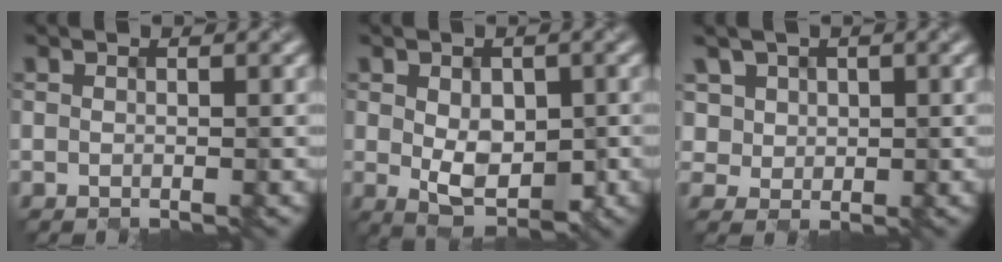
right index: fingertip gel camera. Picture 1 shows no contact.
{"total": 4.3, "force": [-0.6, 2.7, 3.2], "torque": [-0.057, -0.007, 0.000]}
{"total": 3.4, "force": [1.6, 2.8, 0.9], "torque": [-0.052, 0.003, 0.050]}